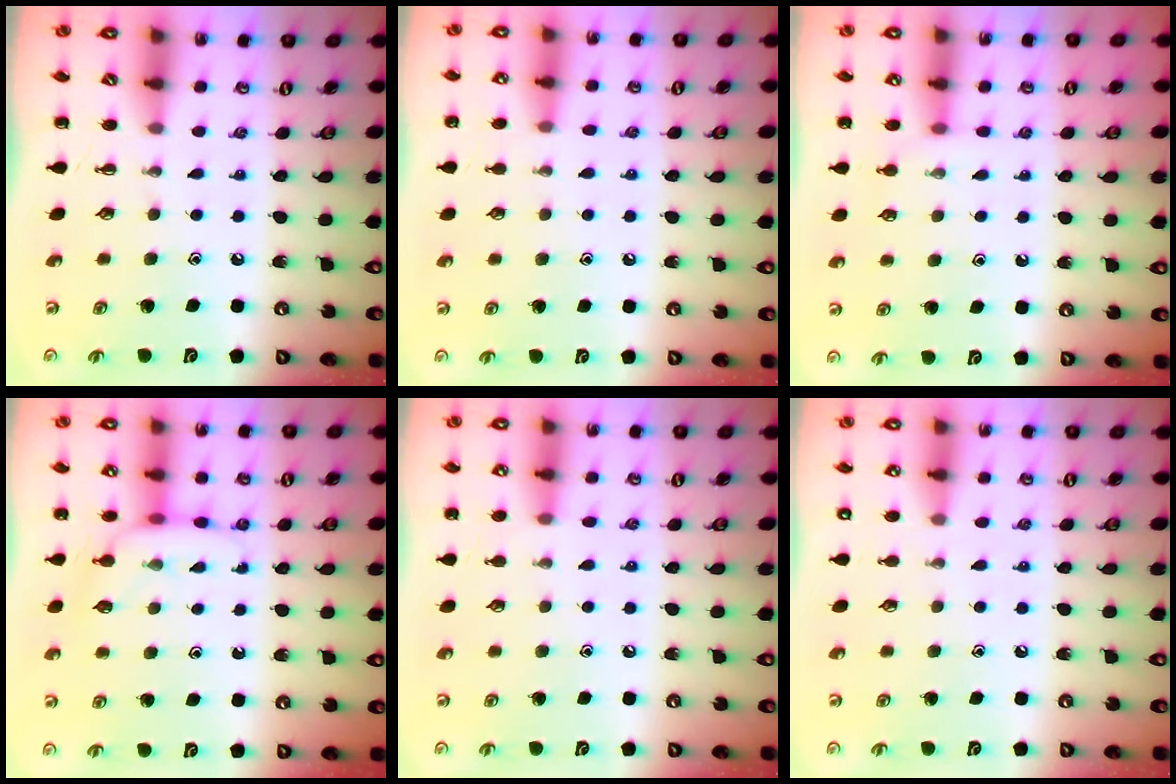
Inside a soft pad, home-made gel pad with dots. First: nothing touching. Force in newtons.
{"total": 5.1, "press": 4.8, "slide": 1.7}
{"total": 4.9, "press": 4.8, "slide": 1.2}
{"total": 8.1, "press": 8.0, "slide": 1.6}
{"total": 7.2, "press": 6.9, "slide": 2.0}
{"total": 6.0, "press": 5.8, "slide": 1.7}